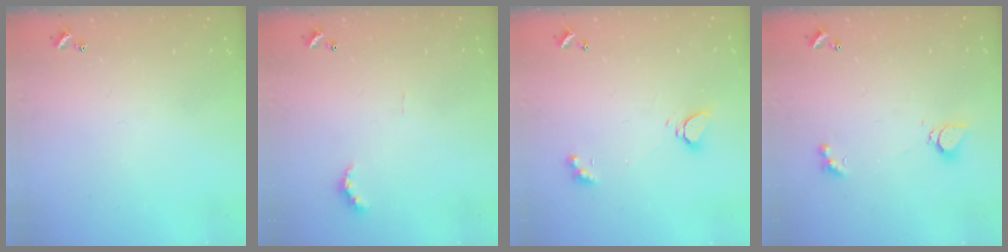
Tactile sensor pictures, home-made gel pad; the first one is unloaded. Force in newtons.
{"total": 4.3, "press": 4.3, "slide": 0.7}
{"total": 3.3, "press": 3.3, "slide": 0.4}
{"total": 1.0, "press": 0.9, "slide": 0.4}